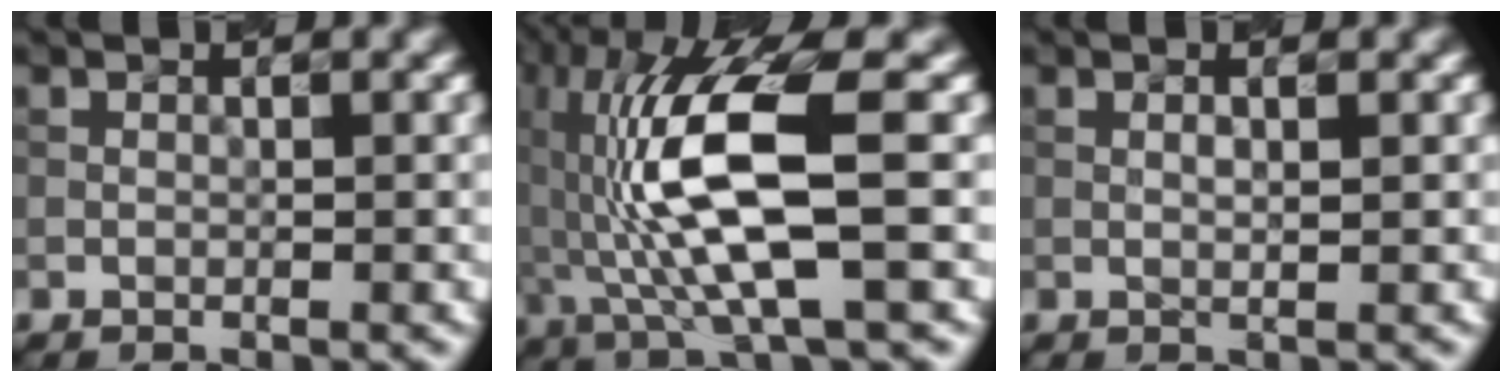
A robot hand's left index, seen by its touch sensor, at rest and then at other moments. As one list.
[{"total": 10.5, "force": [-0.5, 2.5, 10.1], "torque": [-0.205, 0.011, -0.009]}, {"total": 0.8, "force": [0.2, 0.1, 0.7], "torque": [-0.015, 0.002, 0.003]}]